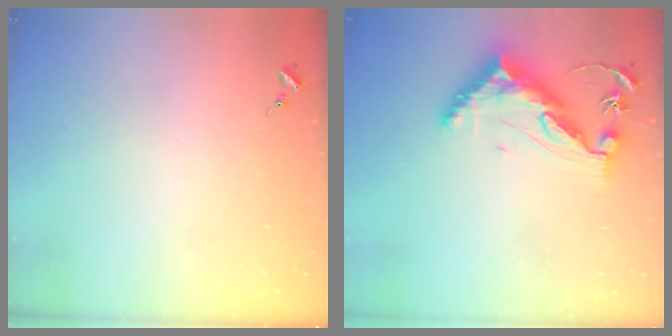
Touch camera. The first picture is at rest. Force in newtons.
{"total": 11.5, "press": 11.4, "slide": 0.7}